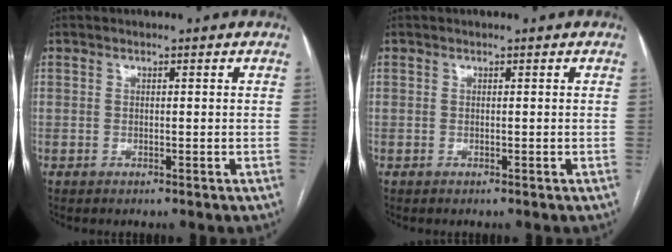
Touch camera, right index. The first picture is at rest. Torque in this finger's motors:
{"motor_torque": [0.33, 0.02, -0.02, -0.01]}